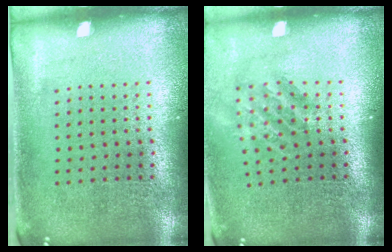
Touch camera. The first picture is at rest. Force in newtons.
{"total": 1.6, "press": 1.1, "slide": 1.1}